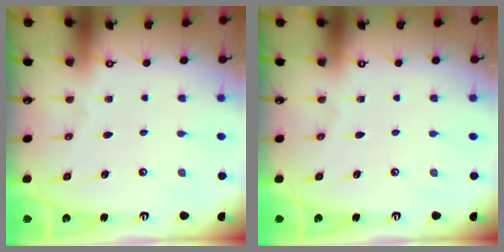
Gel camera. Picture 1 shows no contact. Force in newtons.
{"total": 0.0}